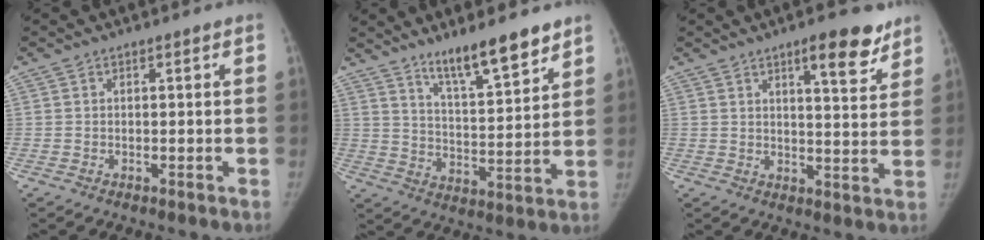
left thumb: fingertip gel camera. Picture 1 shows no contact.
{"total": 12.0, "force": [9.2, 2.2, 7.4], "torque": [-0.106, -0.064, 0.159]}
{"total": 9.3, "force": [6.1, 2.7, 6.4], "torque": [-0.065, -0.035, 0.084]}